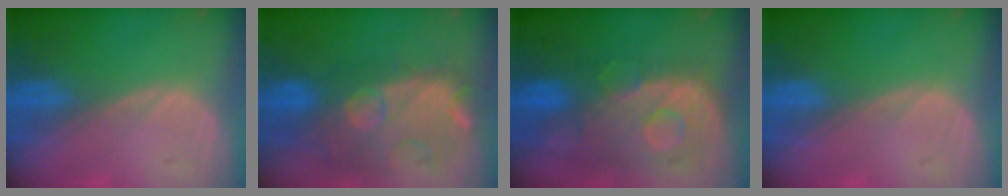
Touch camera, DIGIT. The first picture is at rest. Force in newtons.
{"total": 11.3, "press": 10.5, "slide": 4.4}
{"total": 11.3, "press": 9.7, "slide": 5.7}
{"total": 0.0}